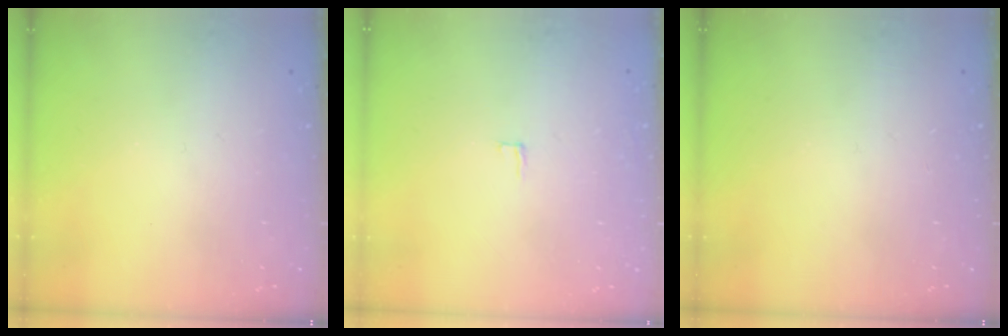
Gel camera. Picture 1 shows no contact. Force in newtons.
{"total": 2.0, "press": 2.0, "slide": 0.2}
{"total": 0.0}